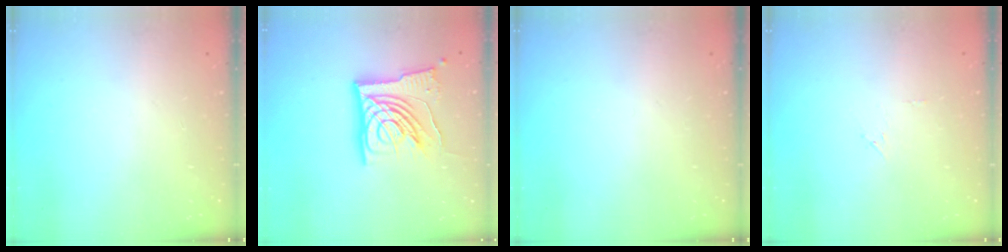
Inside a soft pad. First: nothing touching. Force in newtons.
{"total": 15.6, "press": 15.5, "slide": 1.6}
{"total": 0.0}
{"total": 4.7, "press": 4.7, "slide": 0.2}